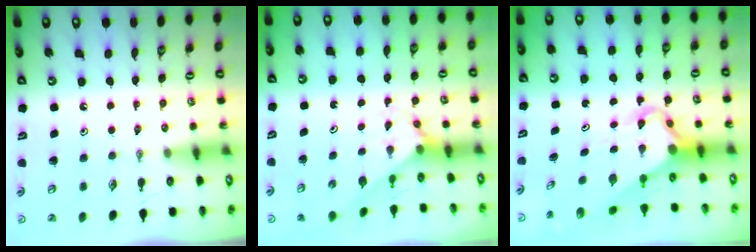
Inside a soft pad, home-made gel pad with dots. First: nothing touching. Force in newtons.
{"total": 2.7, "press": 2.7, "slide": 0.2}
{"total": 5.1, "press": 5.0, "slide": 0.4}